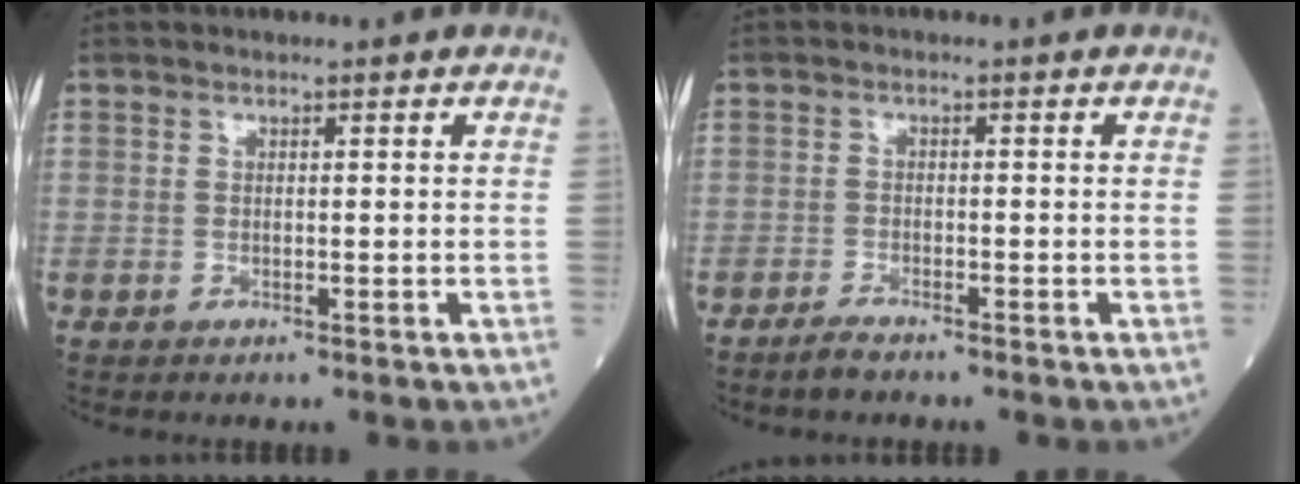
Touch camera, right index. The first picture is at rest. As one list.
[{"total": 2.0, "force": [-1.8, 0.3, 0.8], "torque": [-0.018, -0.002, -0.036]}]